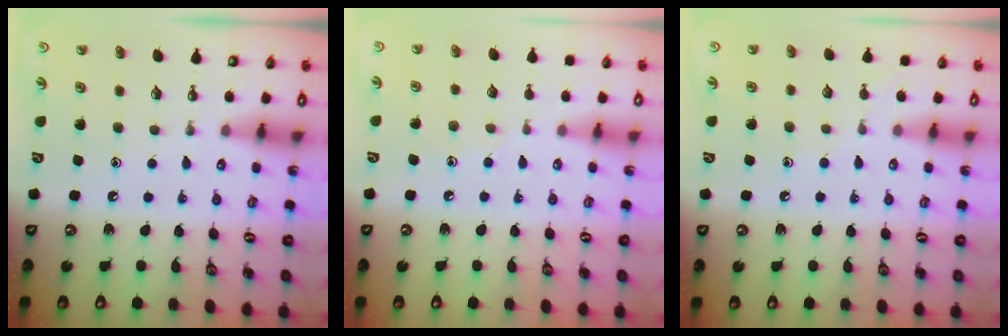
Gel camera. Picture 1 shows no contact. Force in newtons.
{"total": 6.1, "press": 6.1, "slide": 0.7}
{"total": 5.7, "press": 5.7, "slide": 0.6}